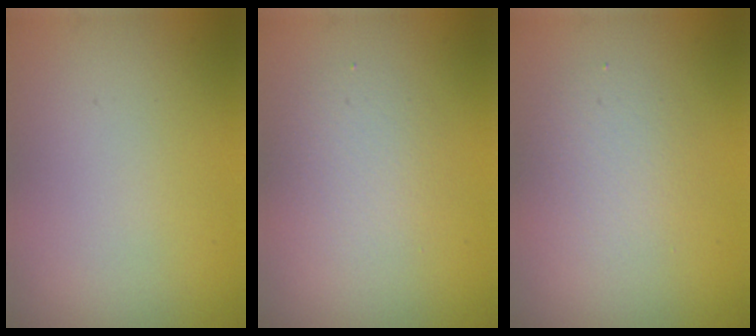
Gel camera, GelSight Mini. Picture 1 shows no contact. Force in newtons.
{"total": 2.7, "press": 2.7, "slide": 0.2}
{"total": 2.7, "press": 2.7, "slide": 0.2}